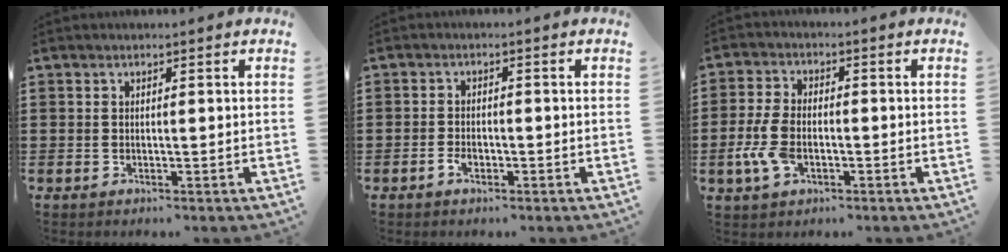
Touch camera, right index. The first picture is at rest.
{"total": 1.8, "force": [-1.0, 1.0, 1.2], "torque": [-0.023, 0.001, -0.020]}
{"total": 6.2, "force": [-1.8, 3.6, 4.7], "torque": [-0.116, -0.001, -0.038]}